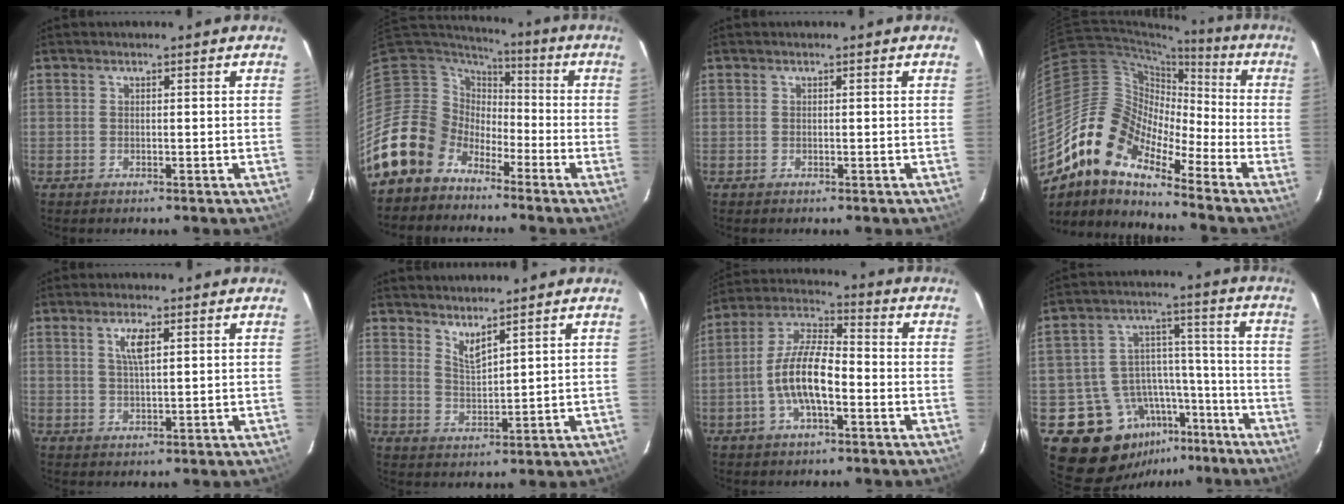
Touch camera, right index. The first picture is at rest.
{"total": 11.0, "force": [-7.1, 8.2, 1.4], "torque": [-0.047, 0.027, -0.135]}
{"total": 0.0}
{"total": 14.0, "force": [-10.3, 5.9, 7.5], "torque": [-0.120, 0.011, -0.217]}
{"total": 3.8, "force": [1.6, 1.1, 3.3], "torque": [-0.063, 0.002, 0.030]}
{"total": 4.0, "force": [3.4, 0.3, 2.0], "torque": [-0.037, -0.009, 0.060]}
{"total": 11.3, "force": [-3.2, 3.9, 10.1], "torque": [-0.208, 0.009, -0.064]}
{"total": 16.8, "force": [-12.0, 10.9, 4.6], "torque": [-0.104, 0.058, -0.164]}